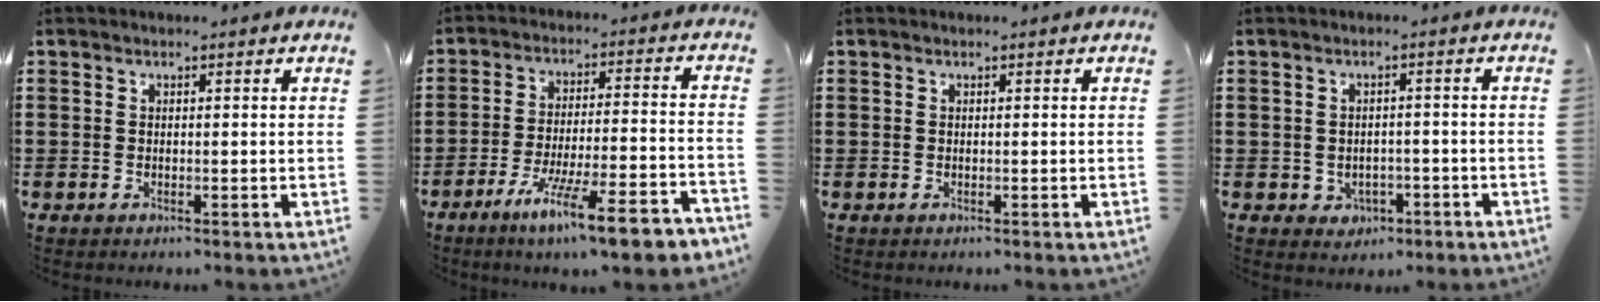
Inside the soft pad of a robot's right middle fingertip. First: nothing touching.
{"total": 11.2, "force": [-8.3, 0.7, 7.5], "torque": [-0.123, 0.011, -0.154]}
{"total": 0.0}
{"total": 1.7, "force": [-0.9, 1.4, 0.5], "torque": [-0.016, 0.001, -0.022]}